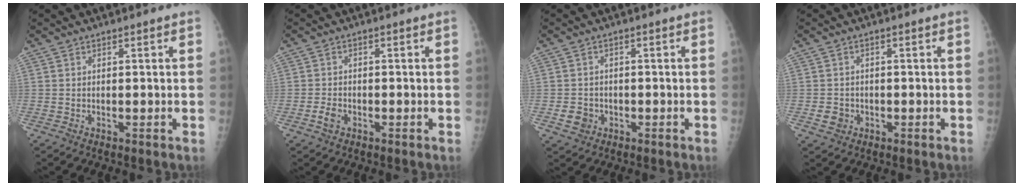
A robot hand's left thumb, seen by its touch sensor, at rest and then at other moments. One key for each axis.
{"total": 2.4, "fx": -1.1, "fy": 1.6, "fz": 1.4, "tx": -0.026, "ty": 0.005, "tz": -0.021}
{"total": 3.3, "fx": -1.0, "fy": 2.9, "fz": 1.2, "tx": -0.010, "ty": 0.005, "tz": -0.014}
{"total": 2.7, "fx": -0.8, "fy": 2.4, "fz": 1.0, "tx": -0.009, "ty": 0.004, "tz": -0.010}